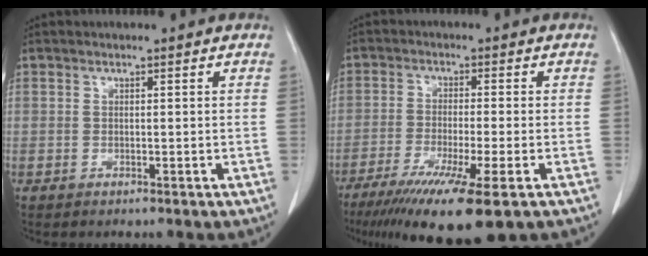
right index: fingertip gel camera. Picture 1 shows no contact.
{"total": 13.8, "force": [-8.8, 0.7, 10.6], "torque": [-0.171, -0.041, -0.141]}